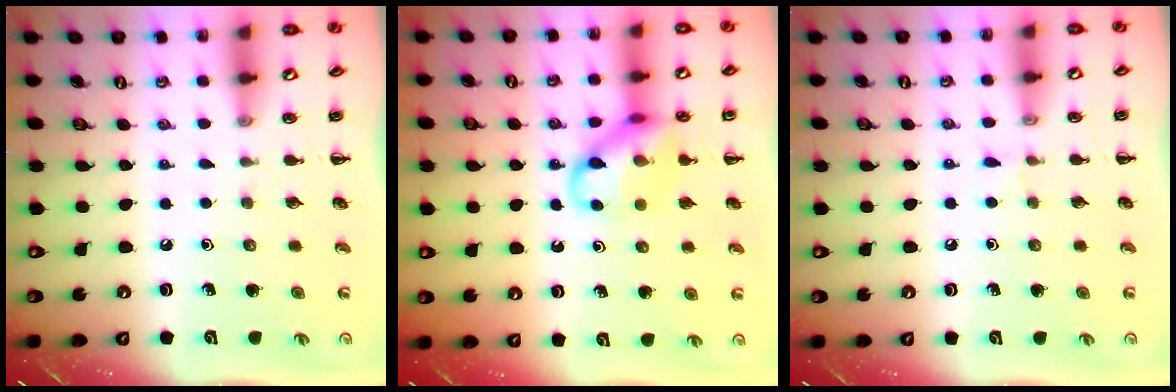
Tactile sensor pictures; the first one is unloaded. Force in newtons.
{"total": 12.8, "press": 12.6, "slide": 2.1}
{"total": 3.5, "press": 3.3, "slide": 1.1}